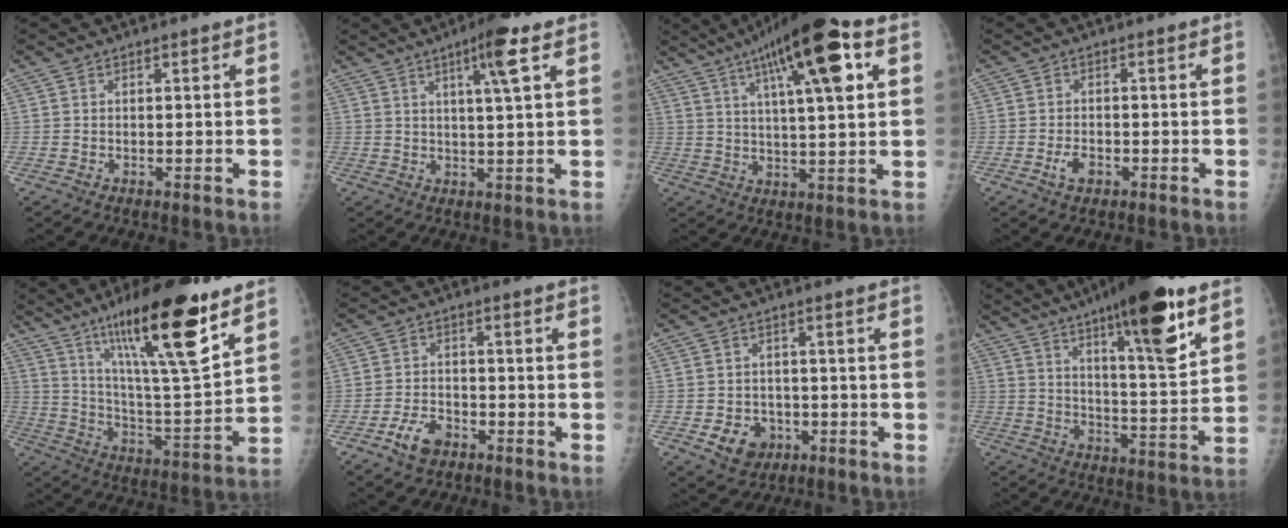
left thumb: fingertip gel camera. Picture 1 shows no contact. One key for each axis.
{"total": 6.8, "fx": 3.4, "fy": 0.5, "fz": 5.9, "tx": -0.096, "ty": -0.013, "tz": 0.052}
{"total": 17.4, "fx": 7.7, "fy": 3.7, "fz": 15.2, "tx": -0.233, "ty": 0.001, "tz": 0.119}
{"total": 3.0, "fx": -1.4, "fy": 1.8, "fz": 1.9, "tx": -0.031, "ty": 0.008, "tz": -0.023}
{"total": 22.1, "fx": 13.4, "fy": 4.1, "fz": 17.1, "tx": -0.260, "ty": -0.063, "tz": 0.226}
{"total": 5.5, "fx": -3.4, "fy": 3.3, "fz": 2.9, "tx": -0.047, "ty": 0.022, "tz": -0.059}
{"total": 6.2, "fx": -2.3, "fy": 5.1, "fz": 2.6, "tx": -0.022, "ty": 0.014, "tz": -0.028}
{"total": 18.8, "fx": 10.9, "fy": 3.7, "fz": 14.8, "tx": -0.202, "ty": -0.058, "tz": 0.168}